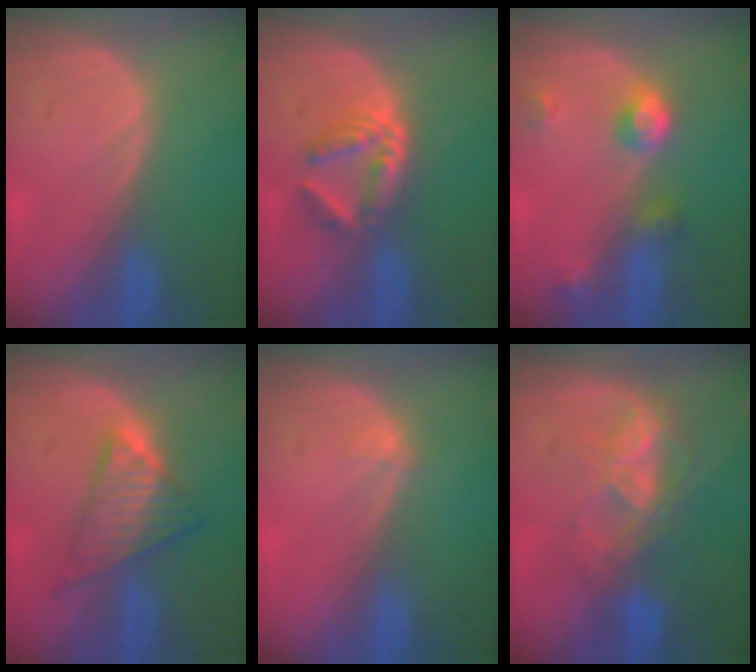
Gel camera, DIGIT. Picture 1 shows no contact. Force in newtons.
{"total": 5.9, "press": 5.2, "slide": 2.9}
{"total": 4.8, "press": 4.3, "slide": 2.0}
{"total": 6.6, "press": 6.3, "slide": 1.8}
{"total": 0.8, "press": 0.6, "slide": 0.5}
{"total": 6.6, "press": 6.4, "slide": 1.6}